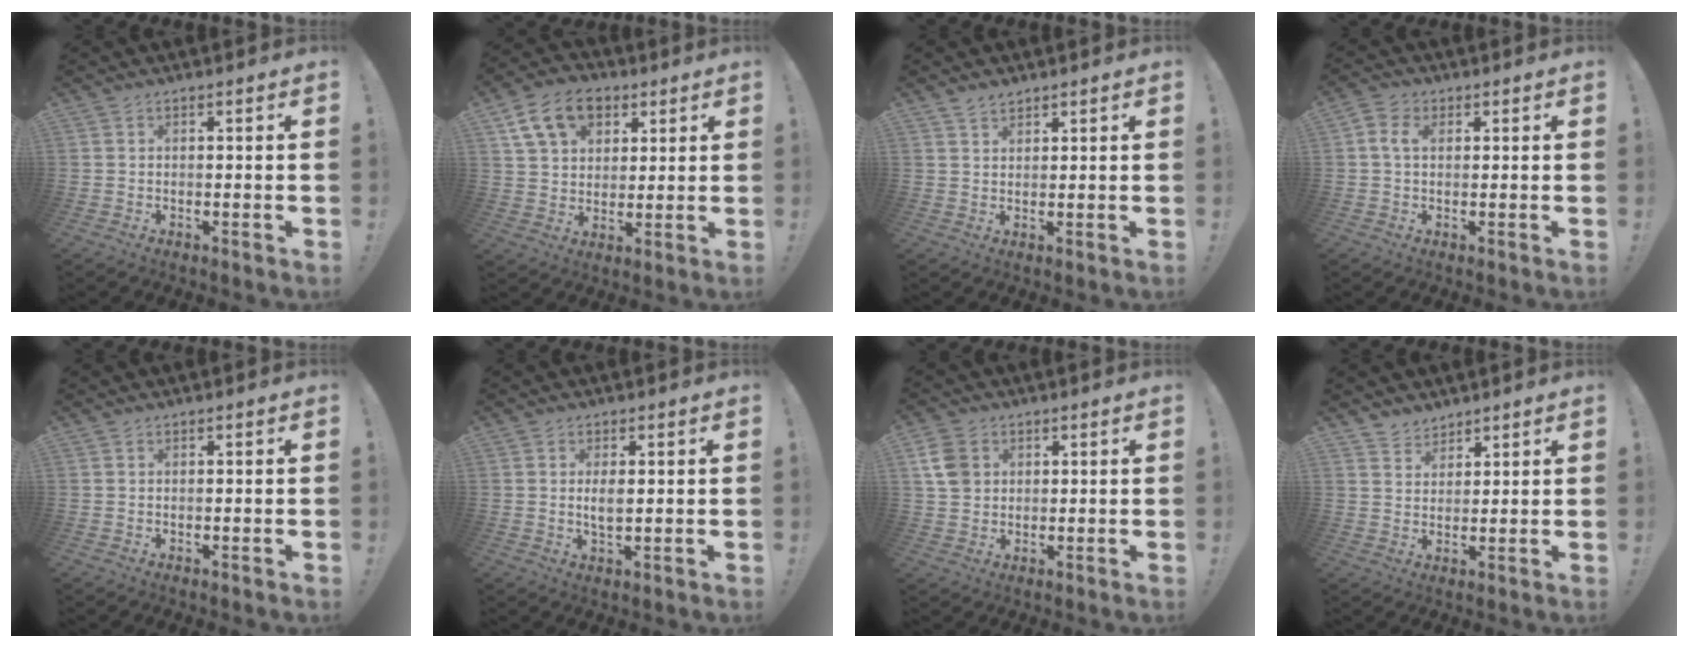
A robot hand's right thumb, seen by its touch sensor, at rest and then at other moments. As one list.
[{"total": 14.4, "force": [6.9, 10.1, 7.6], "torque": [-0.118, -0.023, 0.135]}, {"total": 2.8, "force": [2.4, 1.3, 0.7], "torque": [-0.003, -0.017, 0.042]}, {"total": 4.7, "force": [0.9, 3.1, 3.4], "torque": [-0.081, 0.012, 0.016]}, {"total": 0.0}, {"total": 3.5, "force": [0.3, 1.4, 3.2], "torque": [-0.054, -0.007, 0.000]}, {"total": 8.1, "force": [2.3, 6.4, 4.4], "torque": [-0.080, 0.002, 0.047]}, {"total": 4.4, "force": [3.8, 2.2, -0.1], "torque": [0.009, -0.033, 0.070]}]